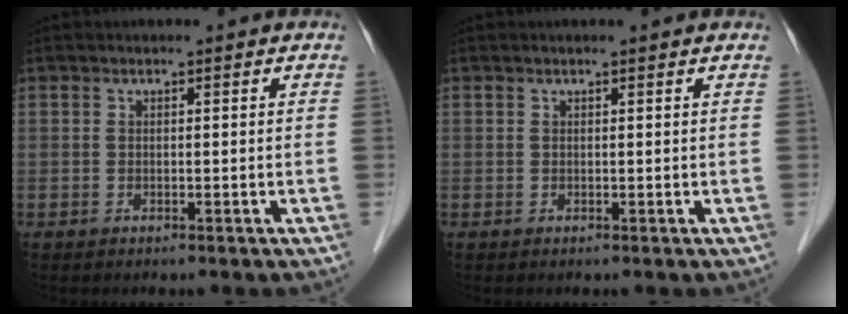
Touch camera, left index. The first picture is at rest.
{"total": 1.2, "force": [1.1, -0.1, 0.4], "torque": [-0.012, 0.007, 0.013]}